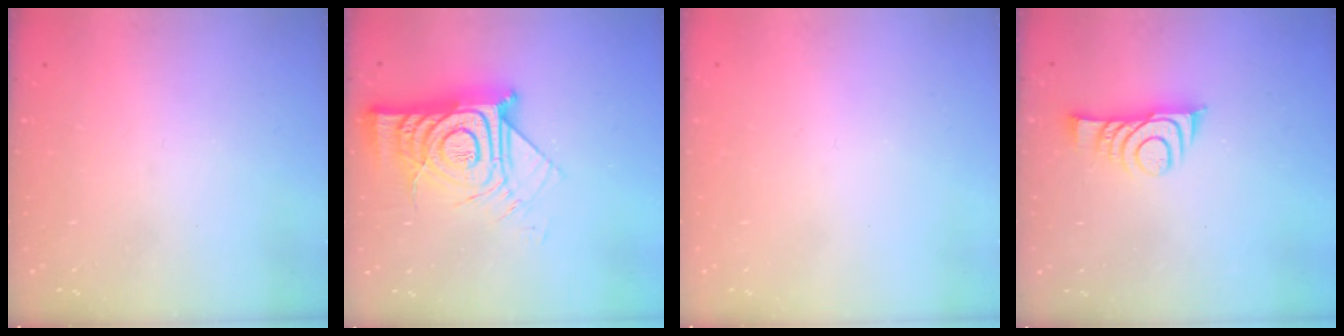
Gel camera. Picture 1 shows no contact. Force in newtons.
{"total": 17.1, "press": 17.0, "slide": 1.5}
{"total": 1.7, "press": 1.6, "slide": 0.1}
{"total": 9.0, "press": 9.0, "slide": 0.7}